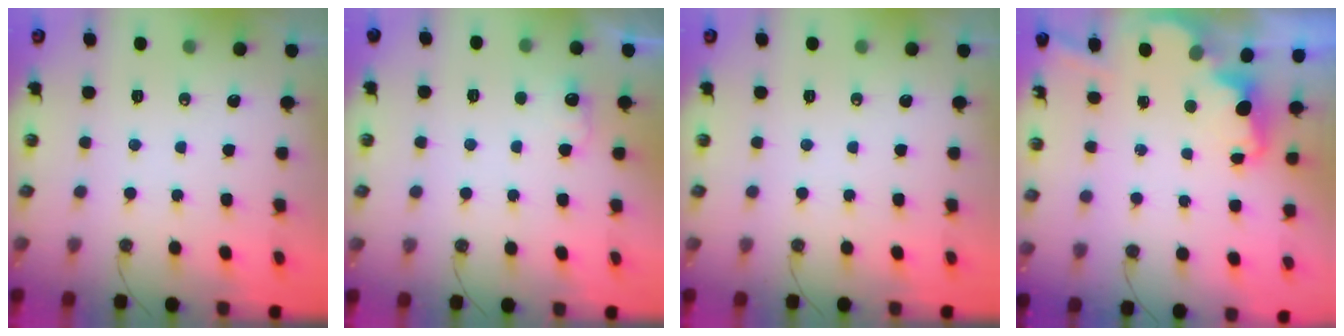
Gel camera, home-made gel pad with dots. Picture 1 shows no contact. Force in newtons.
{"total": 5.2, "press": 5.0, "slide": 1.3}
{"total": 0.0}
{"total": 3.4, "press": 3.3, "slide": 0.8}